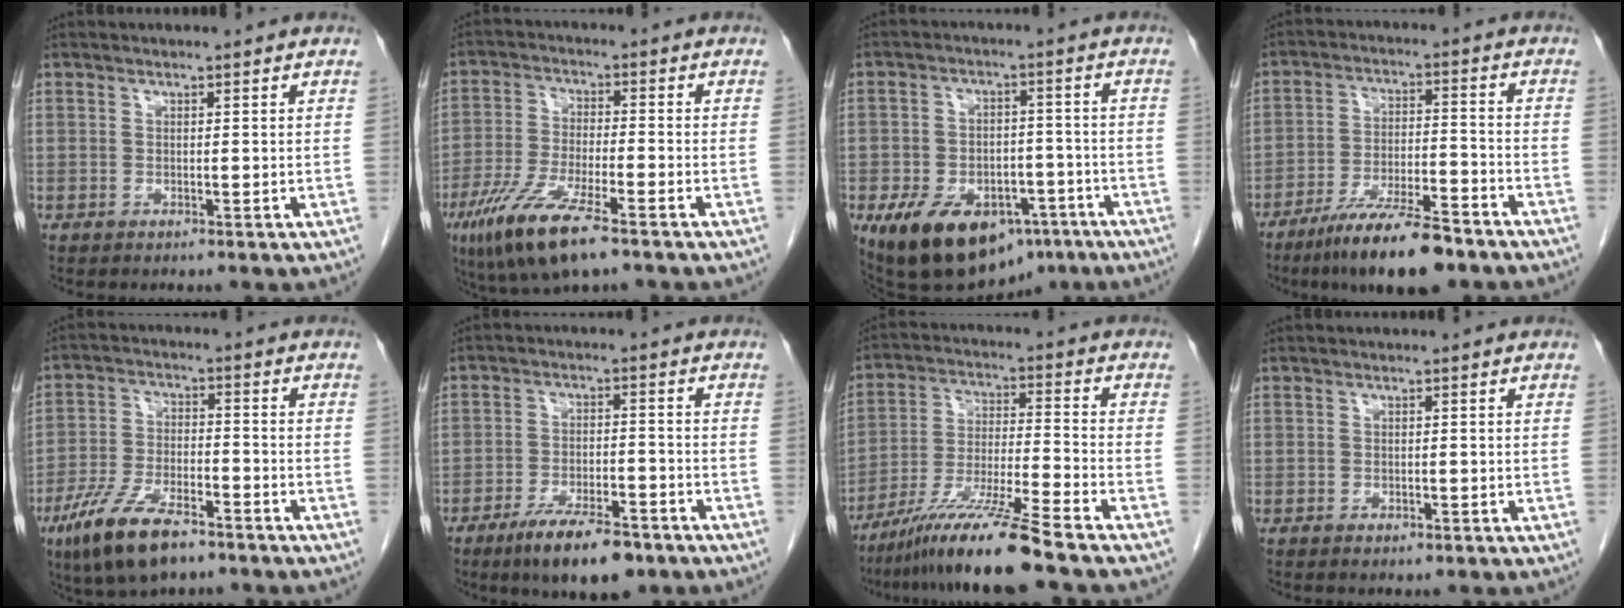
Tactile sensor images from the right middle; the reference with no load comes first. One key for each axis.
{"total": 11.3, "fx": -6.8, "fy": 2.0, "fz": 8.7, "tx": -0.180, "ty": -0.023, "tz": -0.120}
{"total": 16.1, "fx": -9.2, "fy": 9.4, "fz": 9.4, "tx": -0.160, "ty": 0.009, "tz": -0.131}
{"total": 12.4, "fx": -9.3, "fy": 2.2, "fz": 8.0, "tx": -0.137, "ty": -0.015, "tz": -0.160}
{"total": 11.7, "fx": -7.5, "fy": 4.1, "fz": 8.0, "tx": -0.162, "ty": -0.011, "tz": -0.133}
{"total": 10.4, "fx": -7.2, "fy": 3.0, "fz": 6.8, "tx": -0.111, "ty": -0.009, "tz": -0.116}
{"total": 12.8, "fx": -9.8, "fy": -1.6, "fz": 8.0, "tx": -0.149, "ty": -0.027, "tz": -0.180}
{"total": 1.0, "fx": -0.6, "fy": 0.6, "fz": 0.6, "tx": -0.011, "ty": 0.000, "tz": -0.003}